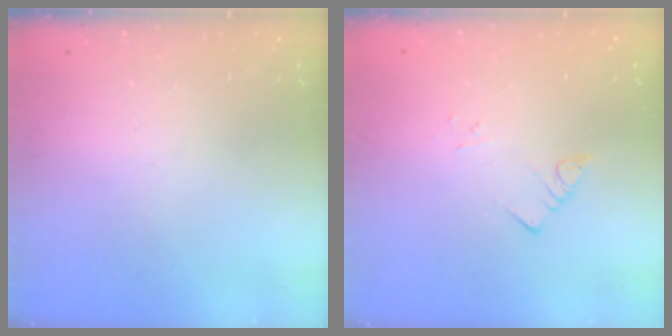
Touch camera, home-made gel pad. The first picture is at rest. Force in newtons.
{"total": 2.8, "press": 2.8, "slide": 0.2}